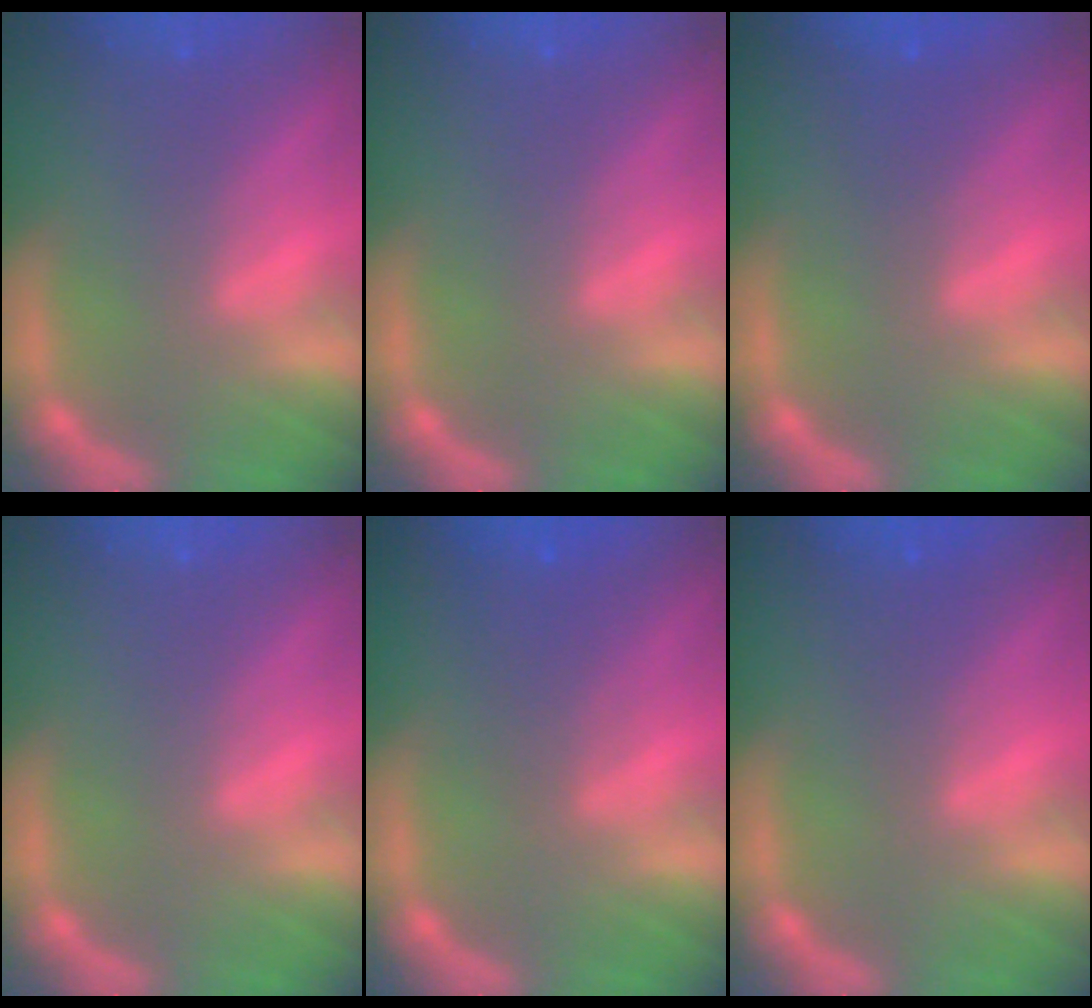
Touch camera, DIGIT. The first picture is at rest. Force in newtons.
{"total": 0.0}
{"total": 1.5}
{"total": 0.0}
{"total": 2.5}
{"total": 1.5}